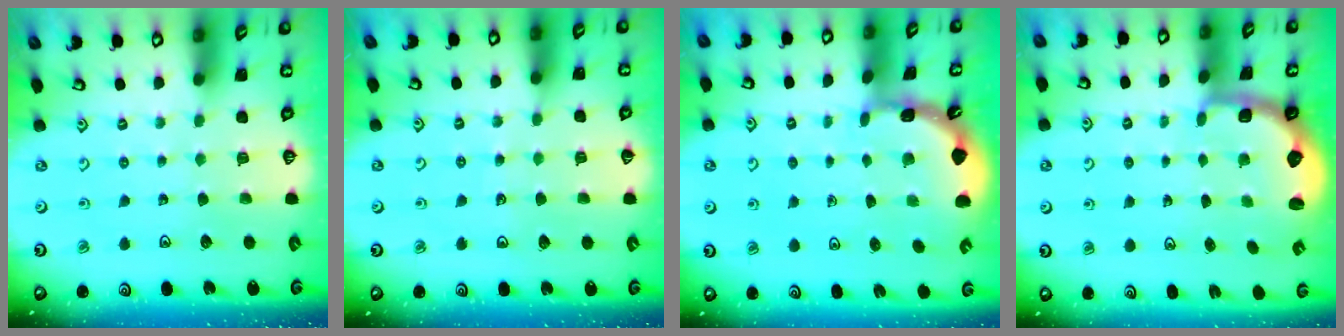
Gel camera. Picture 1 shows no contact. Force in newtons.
{"total": 4.3, "press": 4.3, "slide": 0.3}
{"total": 1.7, "press": 1.7, "slide": 0.1}
{"total": 2.7, "press": 2.1, "slide": 1.7}